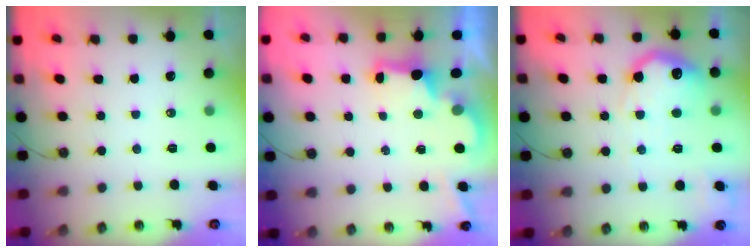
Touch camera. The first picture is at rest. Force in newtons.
{"total": 2.7, "press": 2.6, "slide": 0.7}
{"total": 15.9, "press": 15.9, "slide": 1.1}